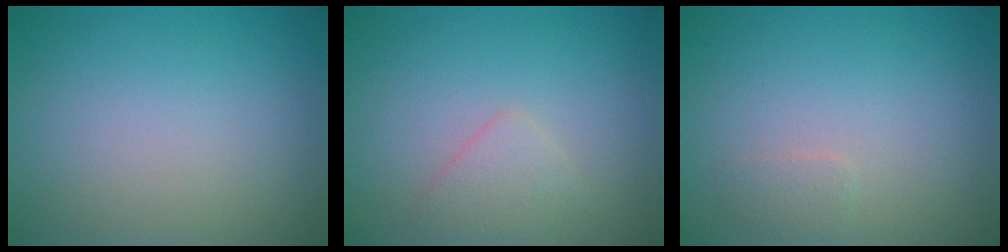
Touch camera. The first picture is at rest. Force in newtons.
{"total": 1.7, "press": 1.7, "slide": 0.0}
{"total": 0.9, "press": 0.9, "slide": 0.0}